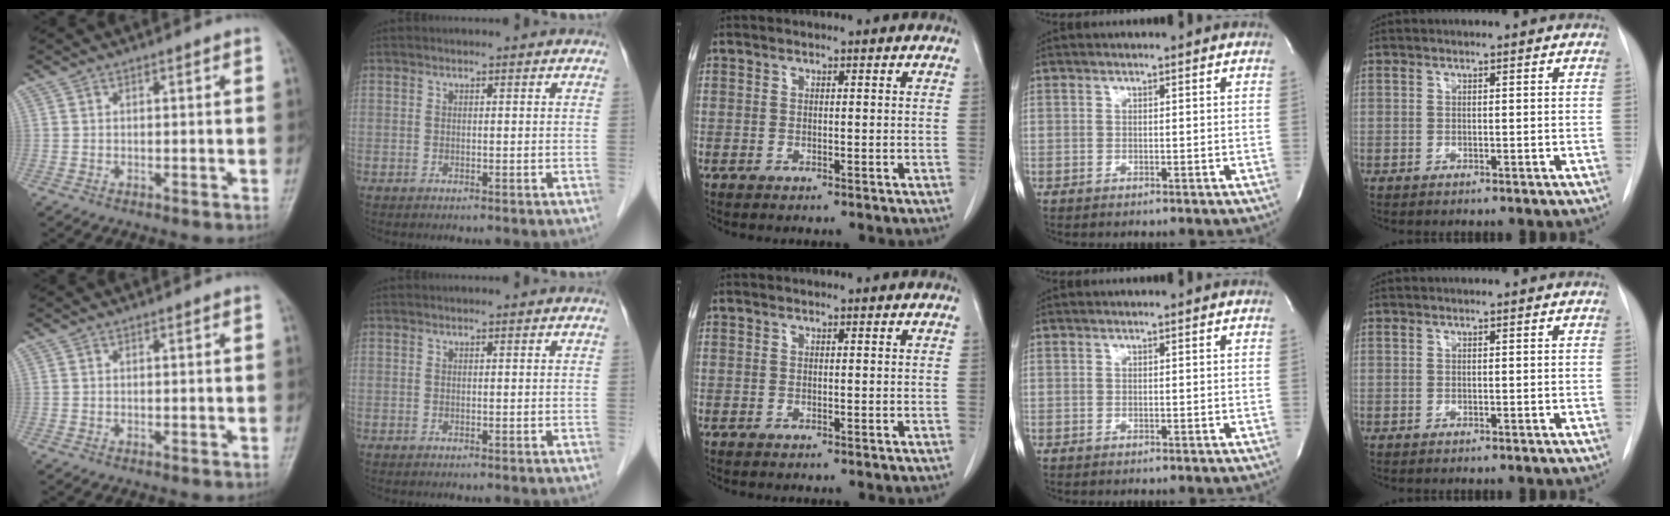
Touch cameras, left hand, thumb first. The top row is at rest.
{}